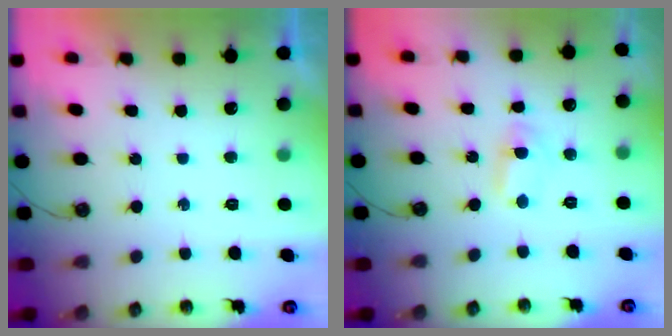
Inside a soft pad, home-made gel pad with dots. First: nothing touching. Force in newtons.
{"total": 1.5, "press": 1.3, "slide": 0.7}